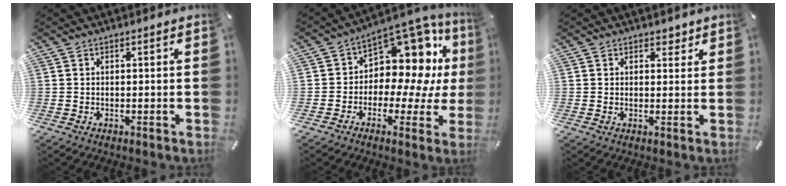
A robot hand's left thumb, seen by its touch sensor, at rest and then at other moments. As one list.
[{"total": 12.5, "force": [4.5, 8.5, 8.0], "torque": [-0.107, -0.056, 0.078]}, {"total": 2.3, "force": [1.6, 1.6, 0.6], "torque": [0.011, -0.007, 0.023]}]